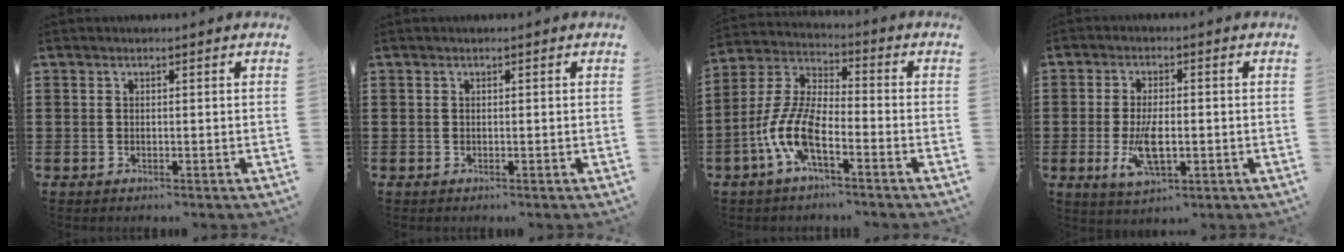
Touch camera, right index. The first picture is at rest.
{"total": 0.0}
{"total": 9.2, "force": [-4.4, 3.0, 7.5], "torque": [-0.195, -0.015, -0.091]}
{"total": 6.5, "force": [-1.3, 2.7, 5.7], "torque": [-0.125, -0.005, -0.026]}